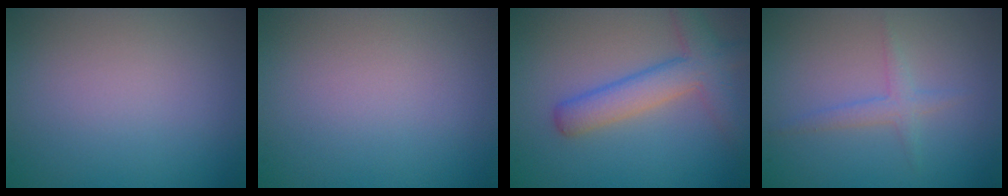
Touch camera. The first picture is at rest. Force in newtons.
{"total": 0.0}
{"total": 4.8, "press": 4.8, "slide": 0.4}
{"total": 1.6, "press": 1.6, "slide": 0.1}